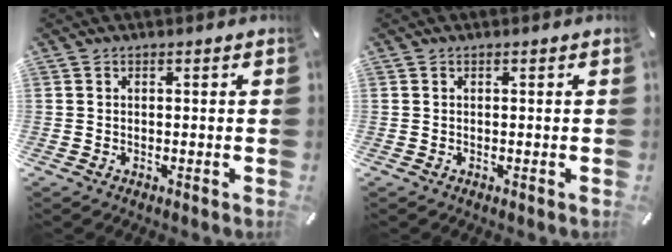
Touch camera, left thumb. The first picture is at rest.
{"total": 0.0}